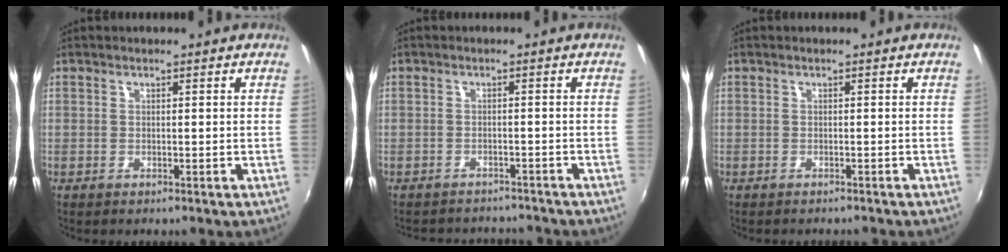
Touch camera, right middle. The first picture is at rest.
{"total": 7.1, "force": [-6.5, 2.5, 1.4], "torque": [-0.041, 0.003, -0.089]}
{"total": 1.6, "force": [-1.5, 0.4, 0.4], "torque": [-0.013, -0.008, -0.020]}